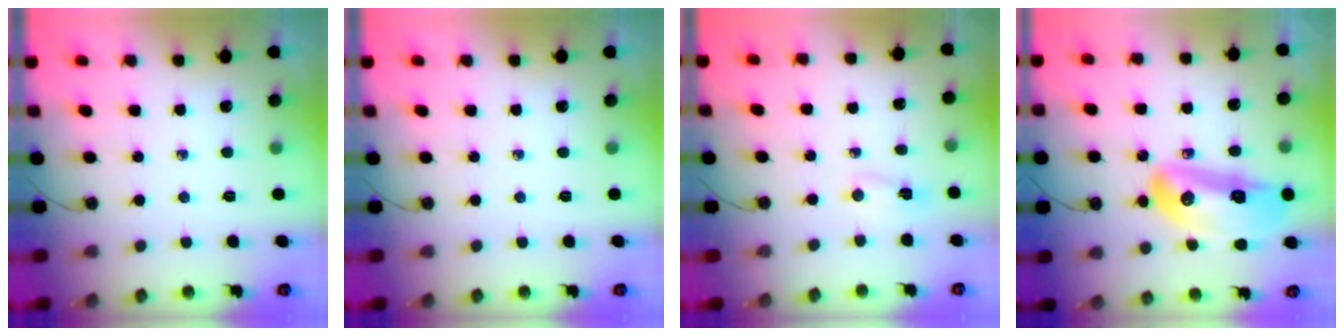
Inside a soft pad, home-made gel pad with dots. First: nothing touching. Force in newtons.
{"total": 0.0}
{"total": 2.4, "press": 2.4, "slide": 0.5}
{"total": 17.0, "press": 16.8, "slide": 2.1}